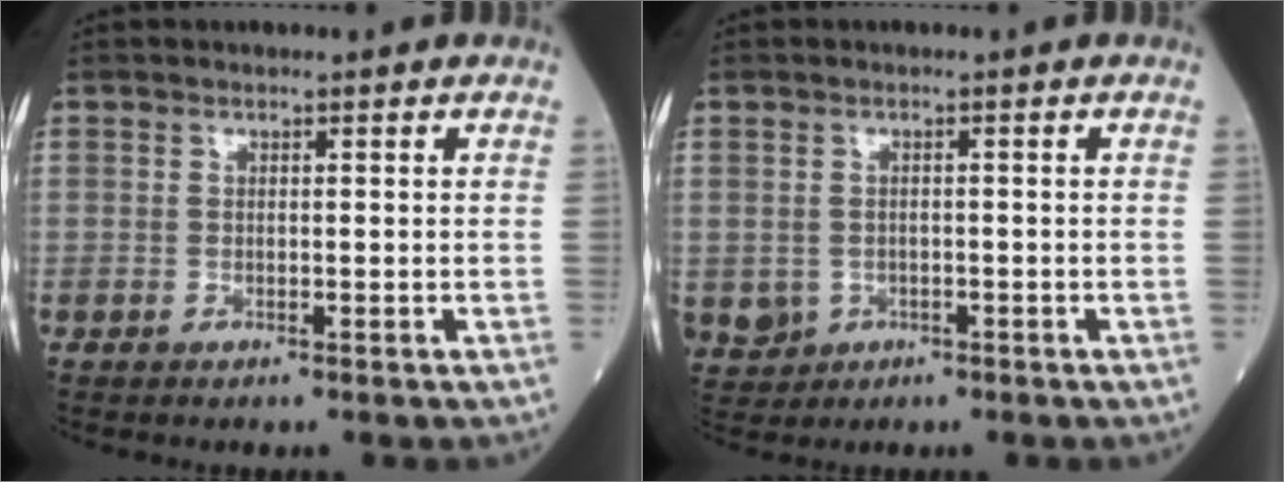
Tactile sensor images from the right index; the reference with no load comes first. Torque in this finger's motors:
{"motor_torque": [0.19, -0.16, 0.04, 0.01]}